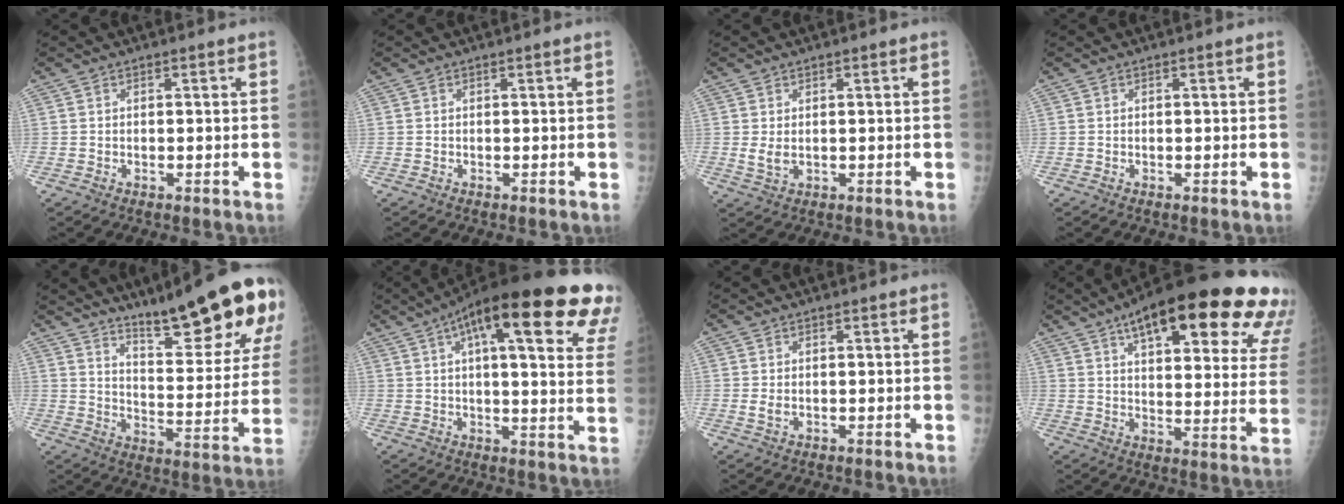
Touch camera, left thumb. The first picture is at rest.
{"total": 0.0}
{"total": 2.4, "force": [0.3, 1.5, 1.8], "torque": [-0.029, -0.008, 0.012]}
{"total": 0.0}
{"total": 23.2, "force": [15.5, 4.3, 16.8], "torque": [-0.211, -0.082, 0.232]}
{"total": 29.5, "force": [15.3, 8.0, 23.9], "torque": [-0.271, 0.014, 0.199]}
{"total": 1.4, "force": [-0.1, 1.0, 1.1], "torque": [-0.018, -0.003, 0.002]}
{"total": 31.1, "force": [18.0, 9.6, 23.4], "torque": [-0.266, -0.027, 0.242]}